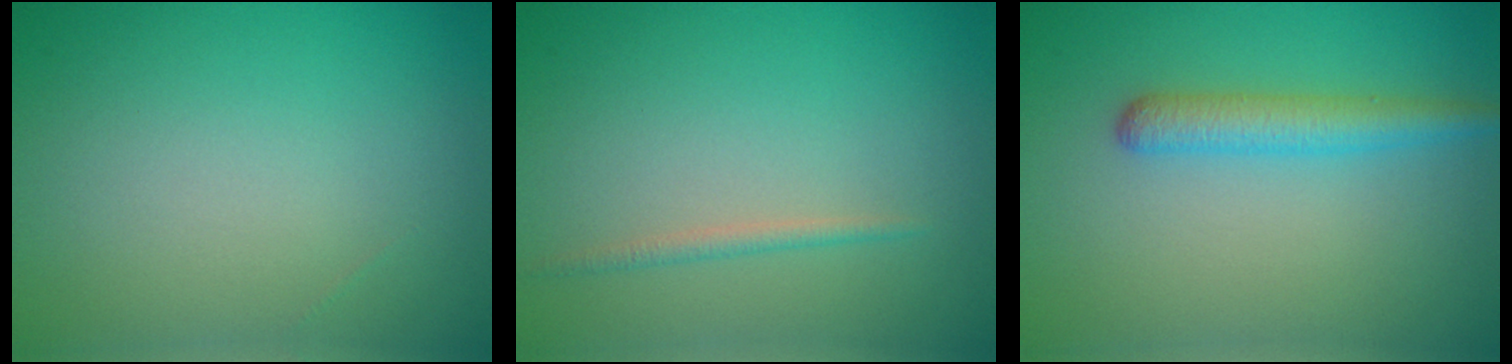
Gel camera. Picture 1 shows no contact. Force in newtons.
{"total": 1.1, "press": 1.1, "slide": 0.1}
{"total": 2.9, "press": 2.9, "slide": 0.1}